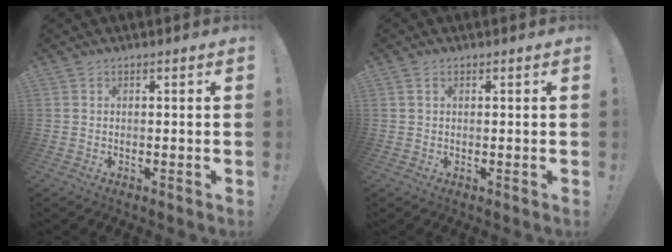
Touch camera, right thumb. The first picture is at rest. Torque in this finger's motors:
{"motor_torque": [-0.08, -0.07, -0.19, 0.11, 0.07]}